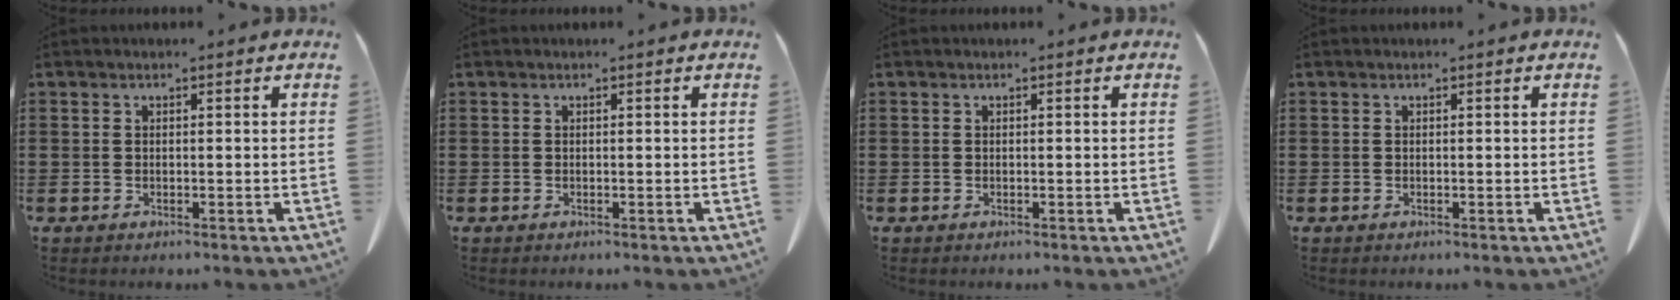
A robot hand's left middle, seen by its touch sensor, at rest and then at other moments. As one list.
[{"total": 0.0}, {"total": 0.0}, {"total": 0.0}]